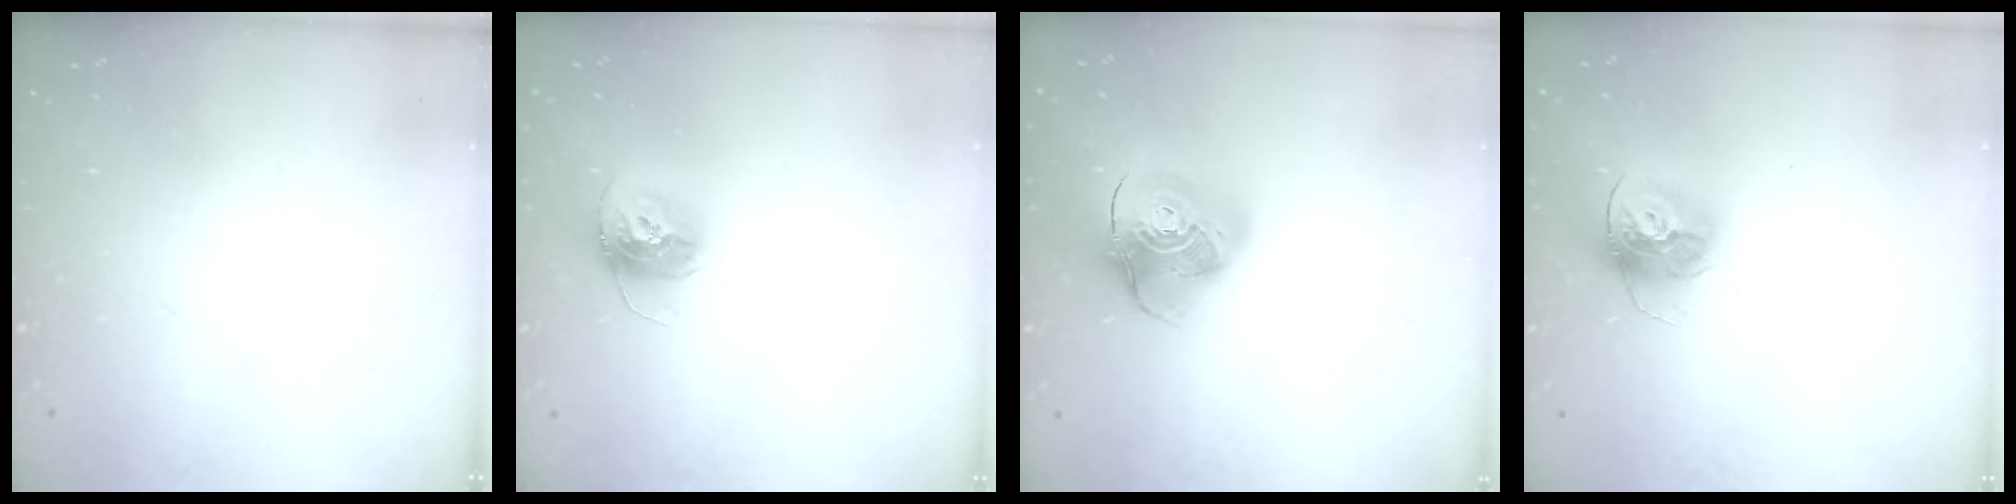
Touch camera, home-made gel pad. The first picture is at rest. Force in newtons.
{"total": 12.4, "press": 12.4, "slide": 1.0}
{"total": 15.7, "press": 15.5, "slide": 2.0}
{"total": 15.0, "press": 14.9, "slide": 1.3}